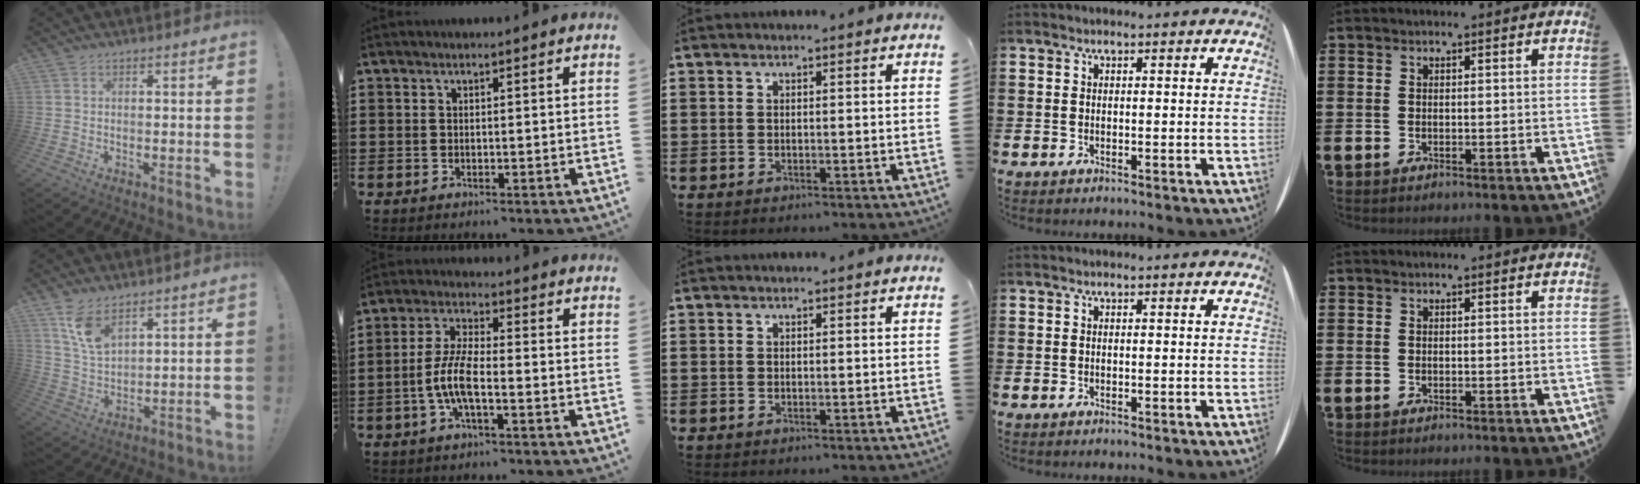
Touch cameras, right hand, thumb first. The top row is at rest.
{"thumb": {"total": 9.3, "force": [6.5, 4.1, 5.1], "torque": [-0.097, -0.033, 0.125]}, "index": {"total": 6.7, "force": [-2.2, 1.8, 6.0], "torque": [-0.146, -0.015, -0.048]}}